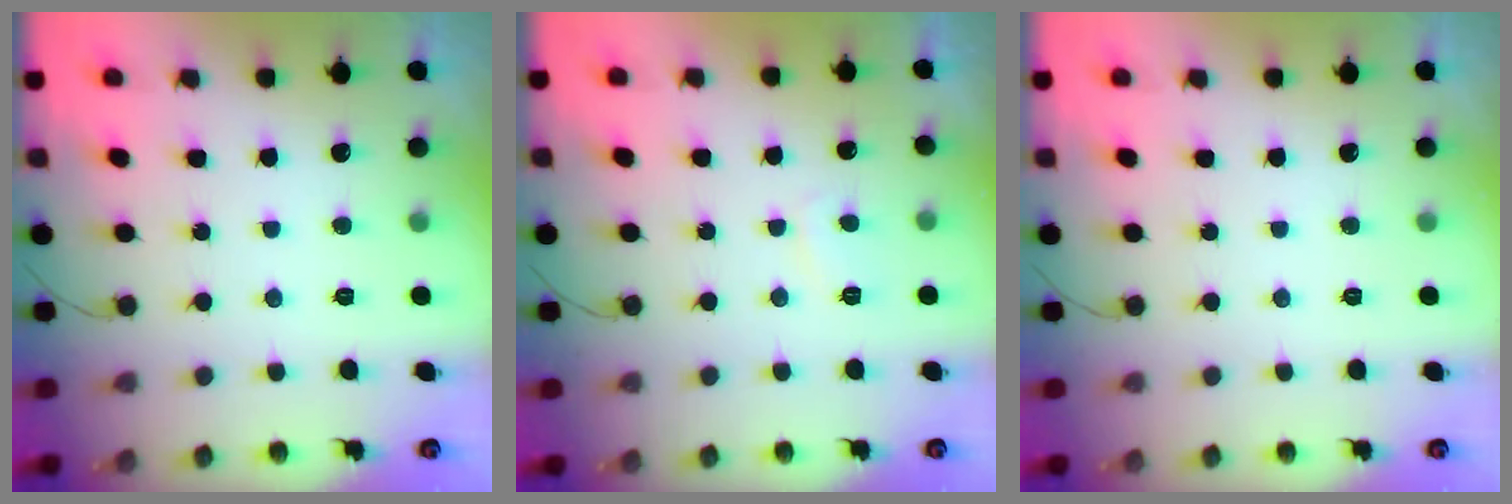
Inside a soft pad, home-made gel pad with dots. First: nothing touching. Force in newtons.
{"total": 2.7, "press": 2.6, "slide": 0.8}
{"total": 0.0}